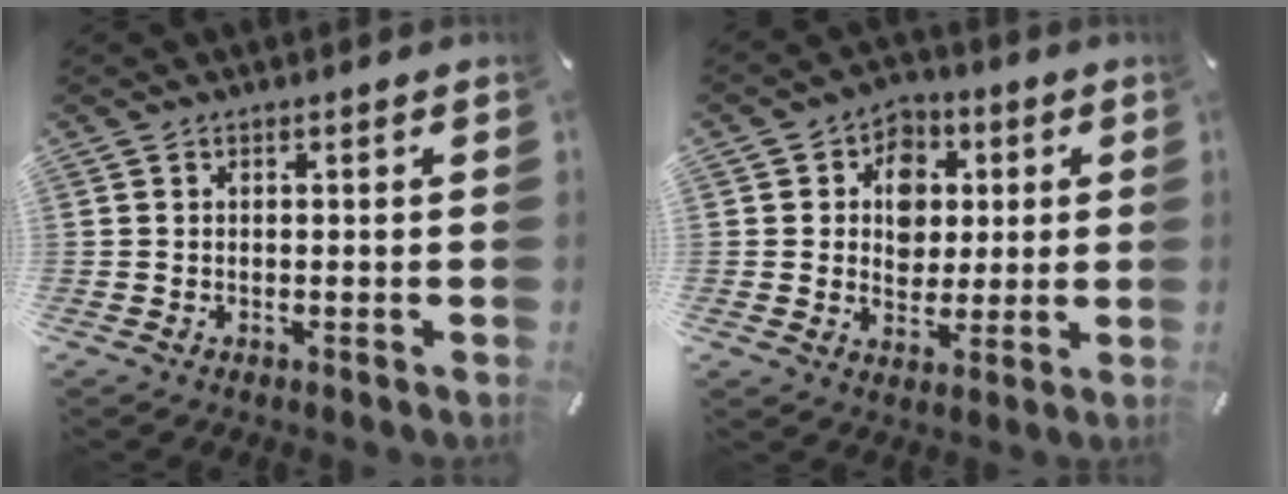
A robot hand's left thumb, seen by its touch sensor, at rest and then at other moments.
{"total": 8.8, "force": [1.0, 8.1, 3.5], "torque": [-0.048, 0.001, 0.019]}